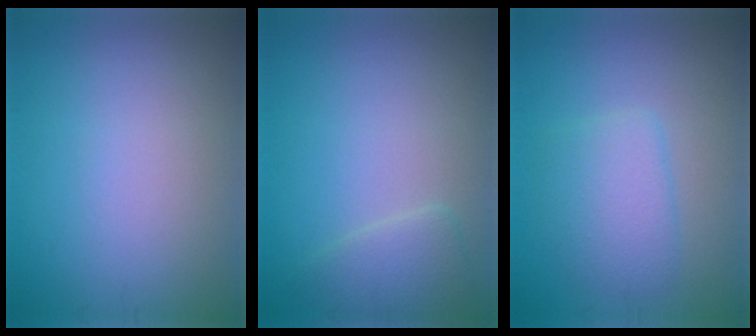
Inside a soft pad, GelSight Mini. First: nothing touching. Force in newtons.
{"total": 2.2, "press": 2.1, "slide": 0.3}
{"total": 3.4, "press": 3.4, "slide": 0.1}